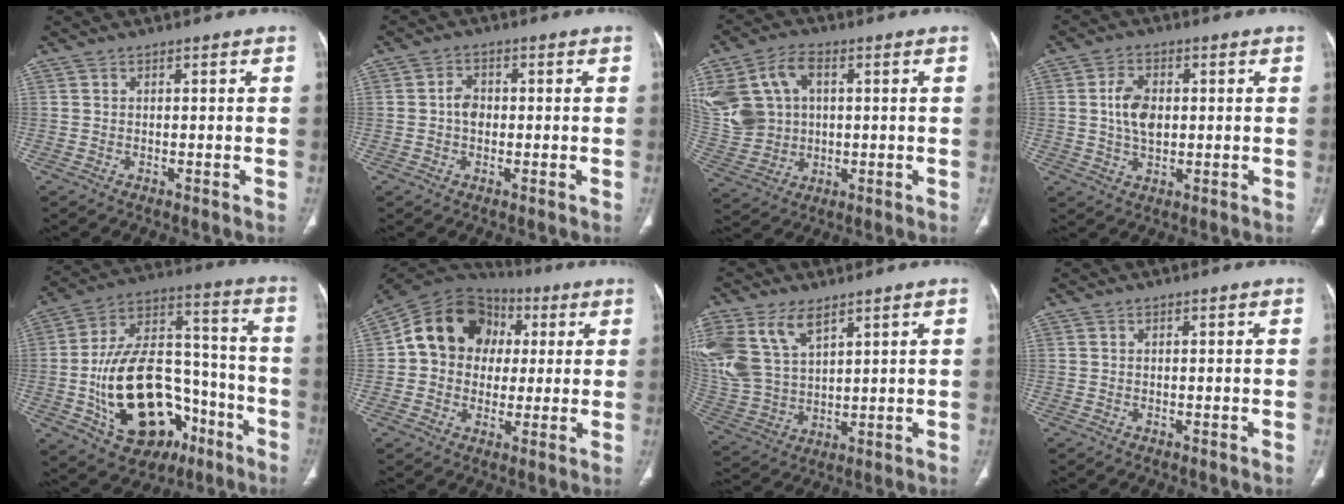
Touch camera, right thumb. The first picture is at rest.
{"total": 3.4, "force": [-0.2, 2.6, 2.2], "torque": [-0.030, 0.009, -0.008]}
{"total": 16.5, "force": [3.7, 12.6, 9.8], "torque": [-0.216, 0.019, 0.085]}
{"total": 6.8, "force": [0.6, 4.3, 5.2], "torque": [-0.090, 0.000, 0.012]}
{"total": 27.0, "force": [-8.8, 16.7, 19.3], "torque": [-0.327, 0.059, -0.125]}
{"total": 16.2, "force": [2.6, 13.6, 8.5], "torque": [-0.114, 0.027, 0.037]}
{"total": 16.1, "force": [8.1, 9.4, 10.3], "torque": [-0.228, -0.015, 0.172]}
{"total": 0.0}